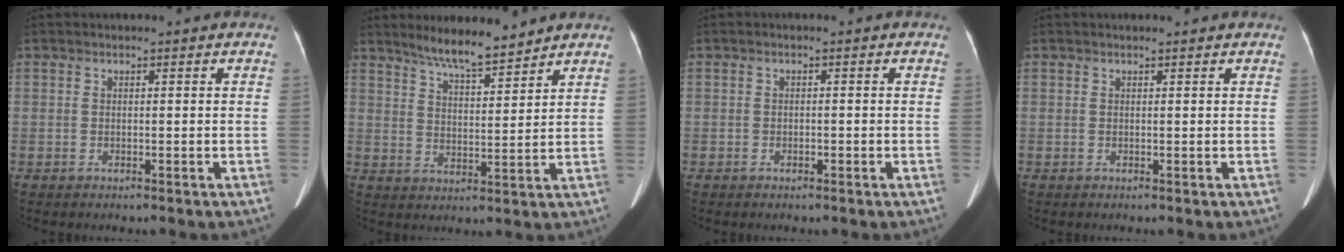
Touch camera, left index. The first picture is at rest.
{"total": 7.5, "force": [6.6, 0.6, 3.4], "torque": [-0.064, 0.002, 0.118]}
{"total": 0.6, "force": [-0.4, 0.4, 0.4], "torque": [-0.007, 0.001, -0.004]}
{"total": 1.2, "force": [1.1, 0.1, 0.5], "torque": [-0.008, 0.013, 0.016]}